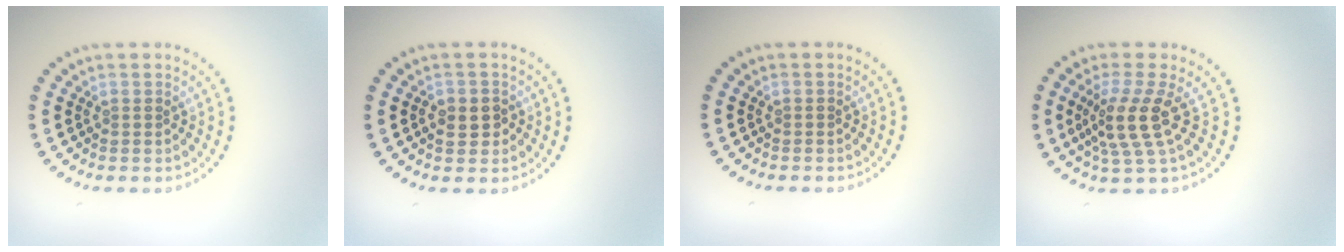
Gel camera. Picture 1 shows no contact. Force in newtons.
{"total": 2.1, "press": 2.1, "slide": 0.4}
{"total": 0.0}
{"total": 3.9, "press": 2.9, "slide": 2.7}